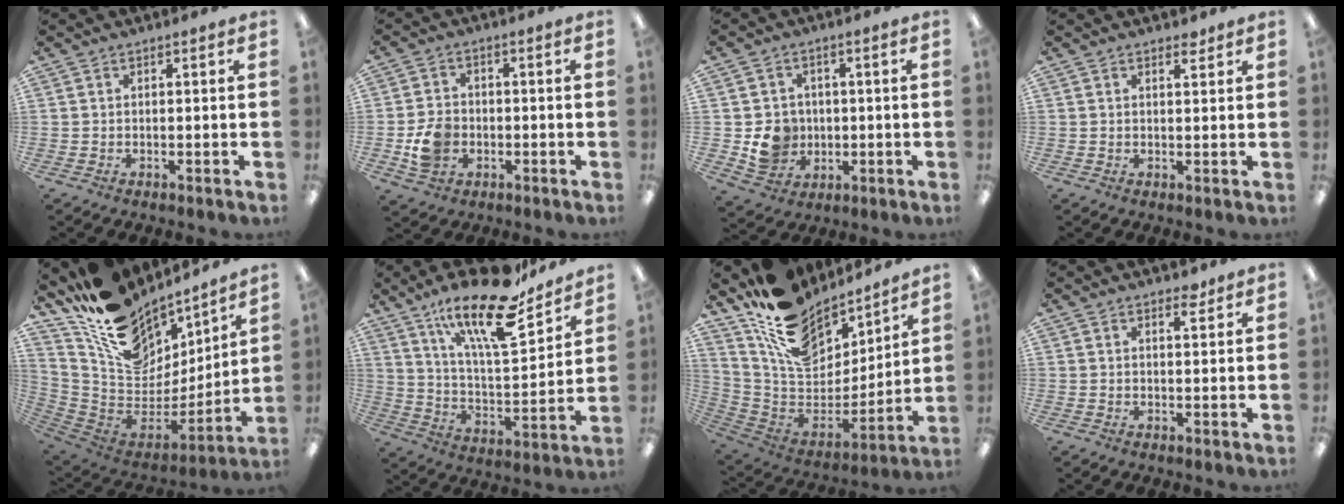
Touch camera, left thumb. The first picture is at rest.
{"total": 7.6, "force": [-1.8, 6.1, 4.0], "torque": [-0.071, 0.007, -0.032]}
{"total": 8.0, "force": [-0.7, 7.5, 2.6], "torque": [-0.050, 0.010, -0.004]}
{"total": 2.1, "force": [1.8, 0.9, 0.8], "torque": [-0.001, -0.007, 0.029]}
{"total": 18.4, "force": [12.7, 10.7, 8.0], "torque": [-0.158, -0.102, 0.236]}
{"total": 22.2, "force": [16.3, 6.4, 13.7], "torque": [-0.231, -0.105, 0.273]}
{"total": 18.8, "force": [13.4, 10.5, 8.1], "torque": [-0.168, -0.092, 0.252]}
{"total": 2.7, "force": [2.2, 1.0, 1.1], "torque": [-0.001, -0.012, 0.035]}